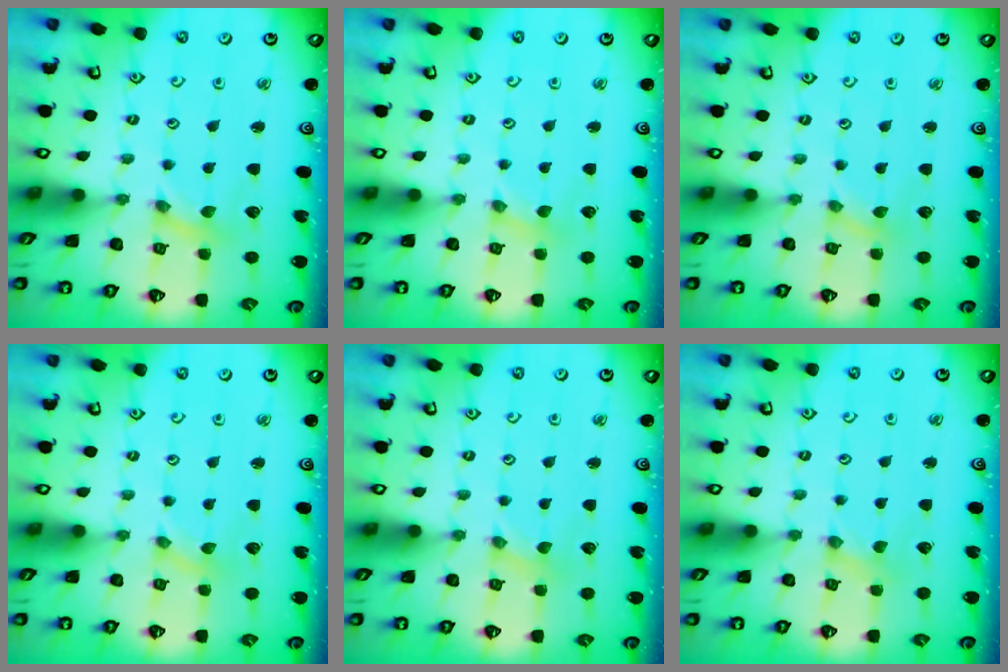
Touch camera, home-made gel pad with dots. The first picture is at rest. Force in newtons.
{"total": 0.8, "press": 0.8, "slide": 0.2}
{"total": 0.0}
{"total": 0.0}
{"total": 0.0}
{"total": 0.0}